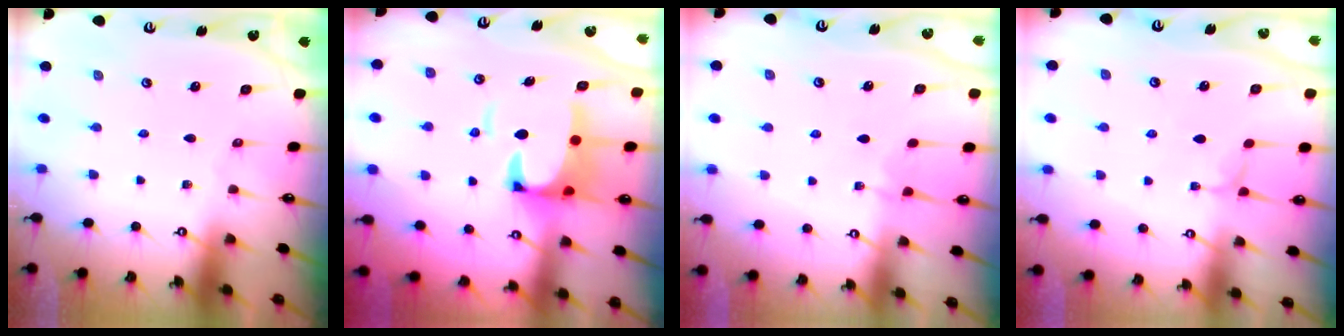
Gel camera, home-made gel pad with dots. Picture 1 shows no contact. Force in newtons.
{"total": 5.8, "press": 5.7, "slide": 1.3}
{"total": 2.7, "press": 2.7, "slide": 0.2}
{"total": 2.8, "press": 2.8, "slide": 0.2}